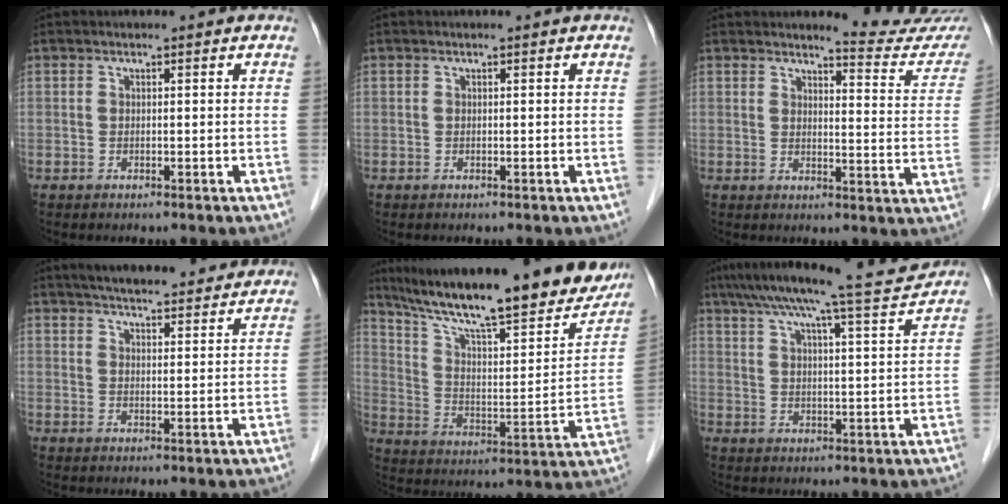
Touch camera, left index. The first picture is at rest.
{"total": 0.0}
{"total": 11.0, "force": [10.8, 0.1, 1.9], "torque": [-0.012, -0.084, 0.106]}
{"total": 17.1, "force": [15.5, 2.6, 6.7], "torque": [-0.095, 0.027, 0.207]}
{"total": 27.3, "force": [22.5, 4.2, 14.7], "torque": [-0.239, -0.028, 0.323]}
{"total": 12.7, "force": [11.4, -0.9, 5.6], "torque": [-0.096, -0.005, 0.162]}